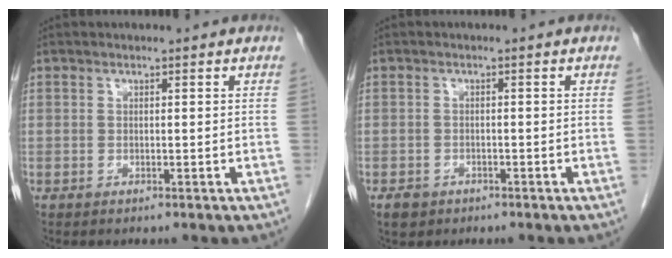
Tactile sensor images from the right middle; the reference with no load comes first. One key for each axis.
{"total": 2.0, "fx": -1.2, "fy": 1.5, "fz": 0.6, "tx": -0.014, "ty": 0.002, "tz": -0.014}